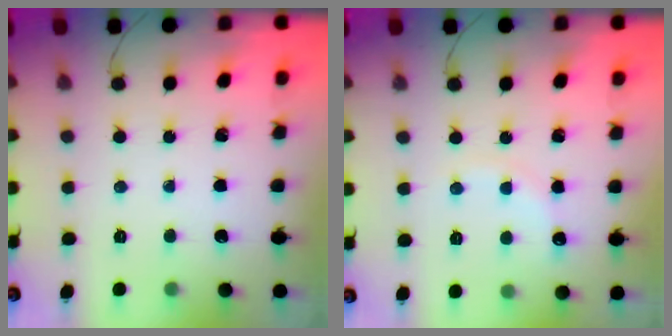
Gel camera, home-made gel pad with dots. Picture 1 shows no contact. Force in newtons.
{"total": 5.8, "press": 5.6, "slide": 1.4}